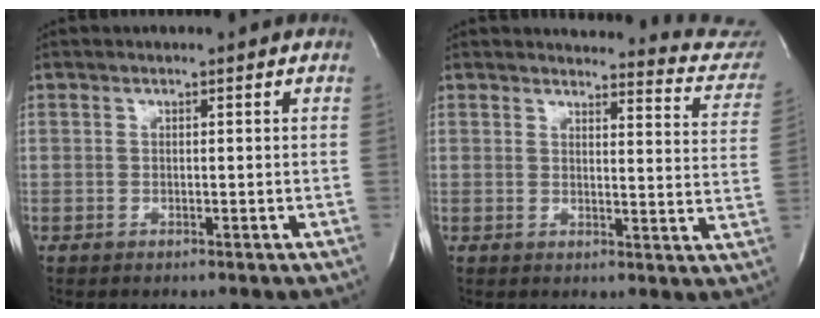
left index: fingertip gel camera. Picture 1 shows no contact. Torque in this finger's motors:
{"motor_torque": [0.92, -1.19, 0.21, -0.01]}